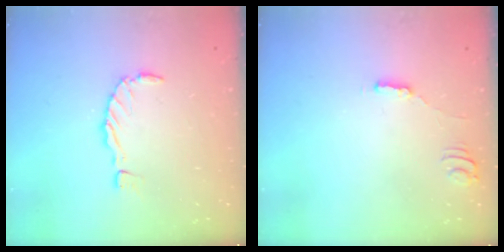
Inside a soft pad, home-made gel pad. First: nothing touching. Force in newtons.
{"total": 0.9, "press": 0.9, "slide": 0.3}